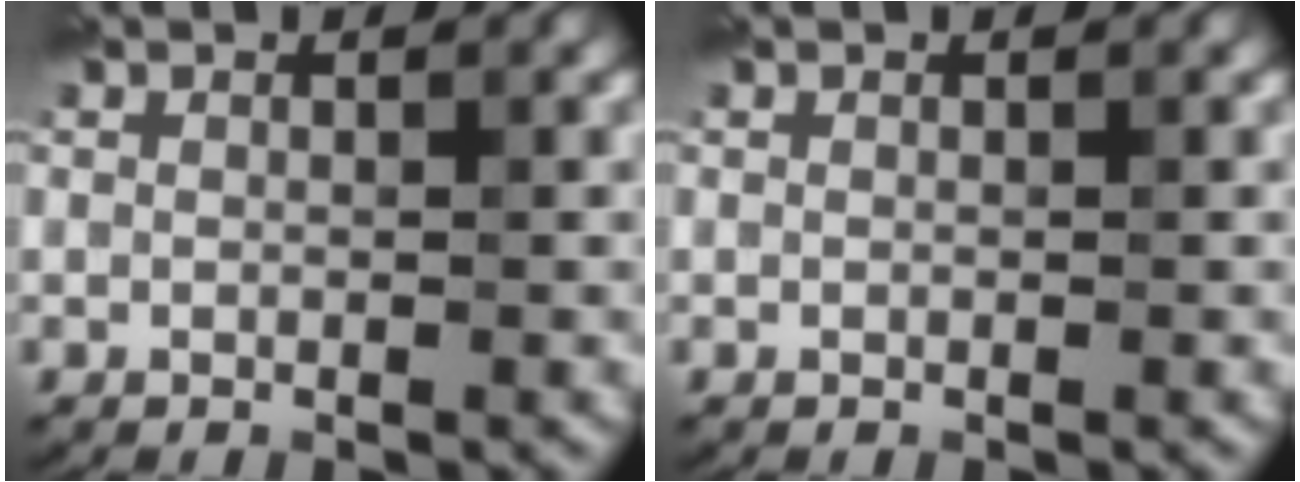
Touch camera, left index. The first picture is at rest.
{"total": 0.0}